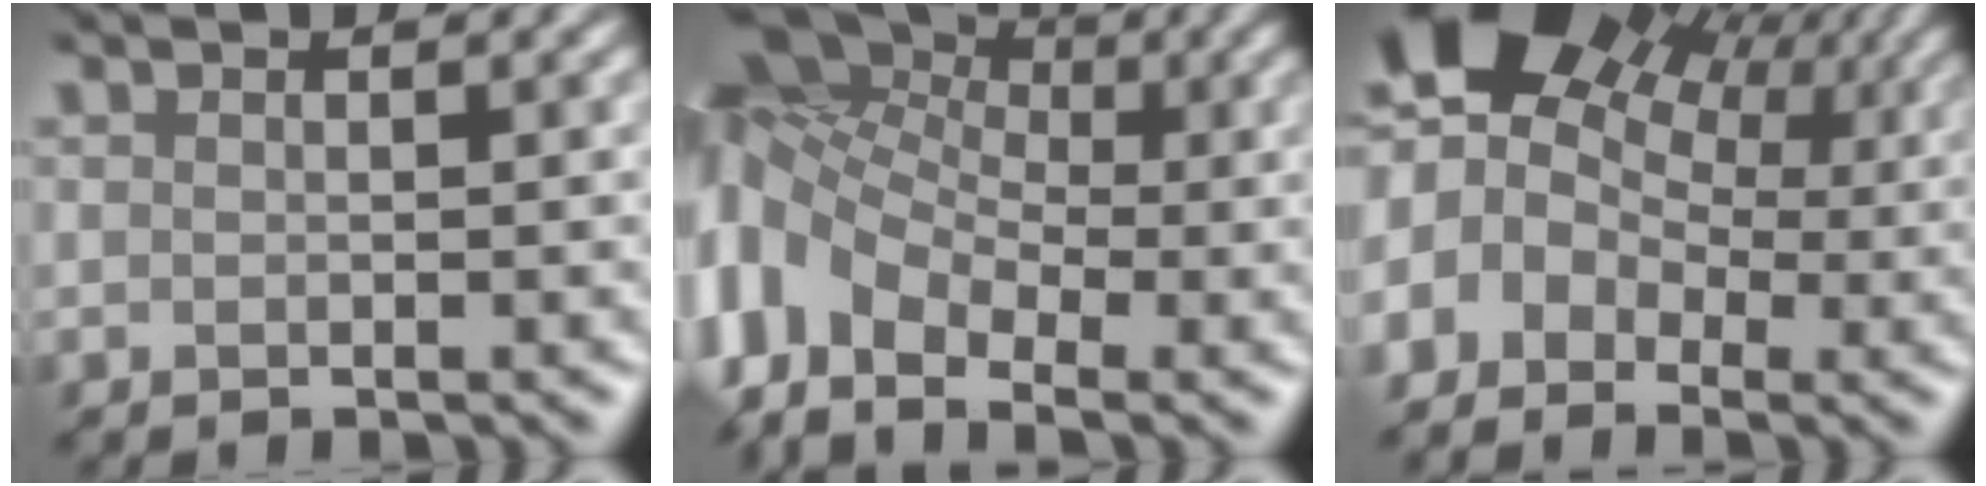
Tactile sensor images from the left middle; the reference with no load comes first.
{"total": 10.1, "force": [-1.9, 7.6, 6.3], "torque": [-0.173, -0.005, 0.001]}
{"total": 9.1, "force": [1.7, 6.8, 5.8], "torque": [-0.127, 0.008, 0.059]}